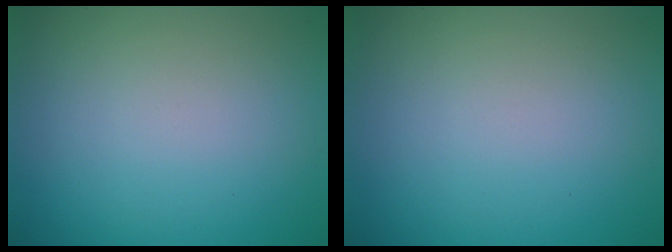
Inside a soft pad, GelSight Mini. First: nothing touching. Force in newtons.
{"total": 0.0}